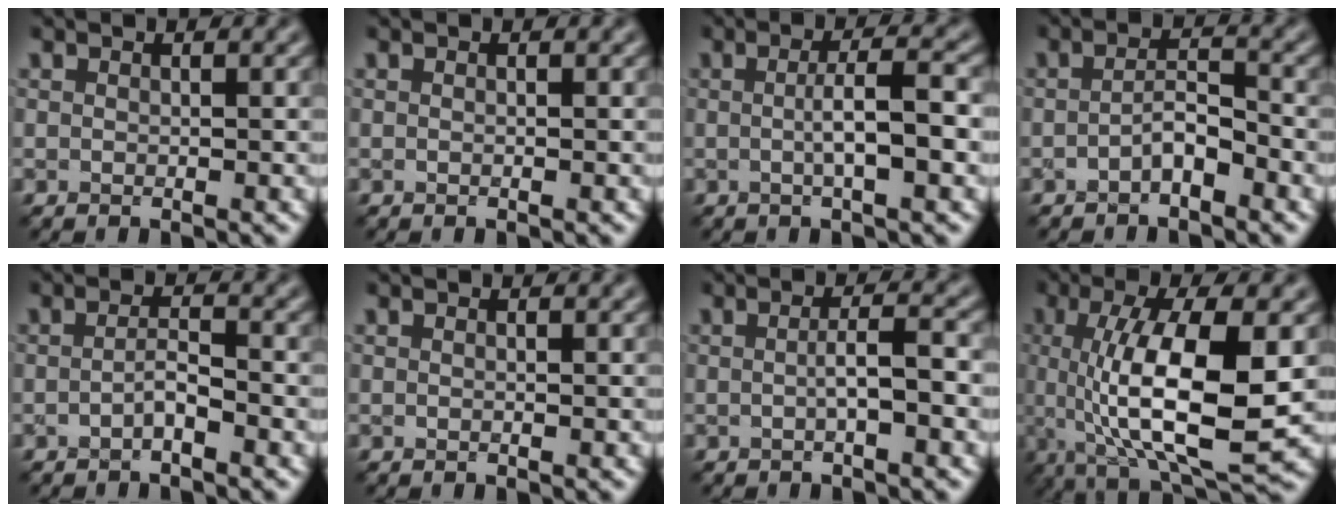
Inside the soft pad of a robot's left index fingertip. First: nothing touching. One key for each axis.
{"total": 0.0}
{"total": 4.0, "fx": -0.1, "fy": 0.7, "fz": 3.9, "tx": -0.063, "ty": 0.006, "tz": -0.001}
{"total": 2.0, "fx": -1.3, "fy": 0.5, "fz": 1.5, "tx": -0.030, "ty": 0.009, "tz": -0.025}
{"total": 1.5, "fx": -0.8, "fy": 0.2, "fz": 1.2, "tx": -0.024, "ty": 0.006, "tz": -0.017}
{"total": 0.0}
{"total": 2.6, "fx": -0.3, "fy": 0.4, "fz": 2.5, "tx": -0.042, "ty": 0.006, "tz": -0.008}
{"total": 10.8, "fx": -0.2, "fy": 3.4, "fz": 10.3, "tx": -0.173, "ty": -0.005, "tz": 0.000}